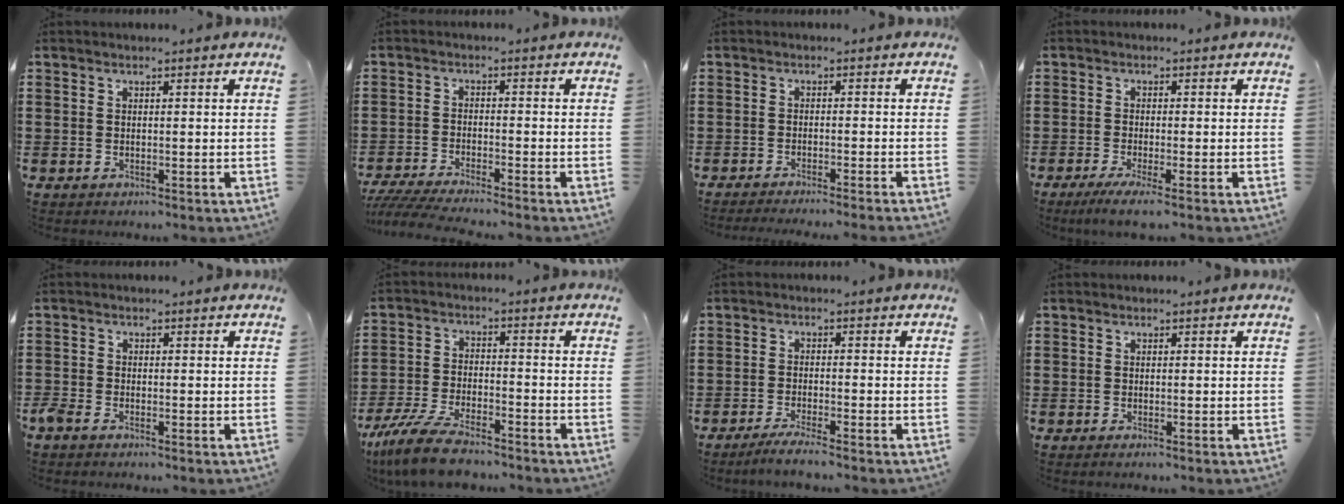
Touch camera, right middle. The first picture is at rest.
{"total": 3.7, "force": [-3.4, -0.1, 1.4], "torque": [-0.037, -0.011, -0.071]}
{"total": 1.6, "force": [-1.5, -0.4, 0.6], "torque": [-0.010, 0.001, -0.028]}
{"total": 2.4, "force": [-1.6, -0.2, 1.8], "torque": [-0.038, -0.010, -0.029]}
{"total": 1.3, "force": [-1.1, 0.4, 0.6], "torque": [-0.029, -0.006, -0.026]}
{"total": 8.0, "force": [-6.8, 1.6, 3.9], "torque": [-0.090, 0.004, -0.132]}
{"total": 2.7, "force": [-2.2, -0.2, 1.4], "torque": [-0.023, -0.001, -0.041]}
{"total": 0.0}